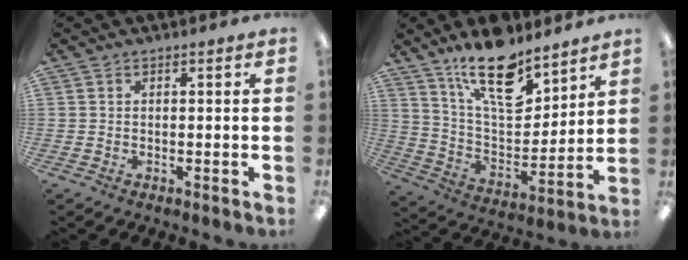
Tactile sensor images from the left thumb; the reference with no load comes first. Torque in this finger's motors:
{"motor_torque": [0.81, 0.06, 1.47, -1.31, 0.46]}